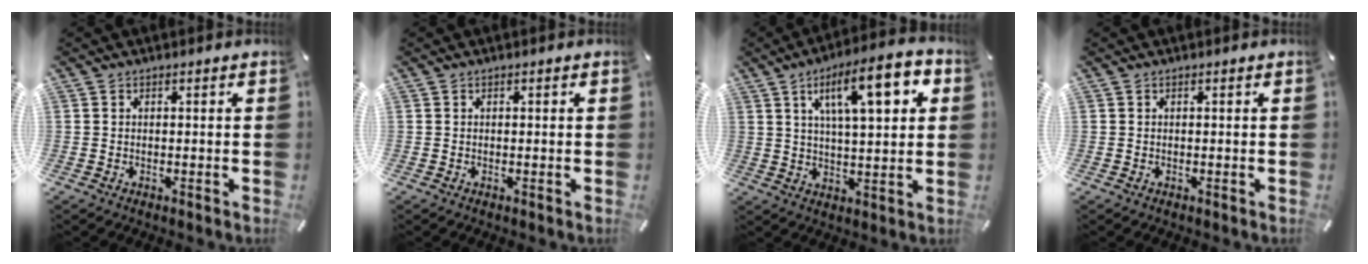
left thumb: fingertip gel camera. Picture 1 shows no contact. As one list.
[{"total": 0.0}, {"total": 15.9, "force": [6.6, 5.1, 13.6], "torque": [-0.209, -0.009, 0.098]}, {"total": 0.0}]